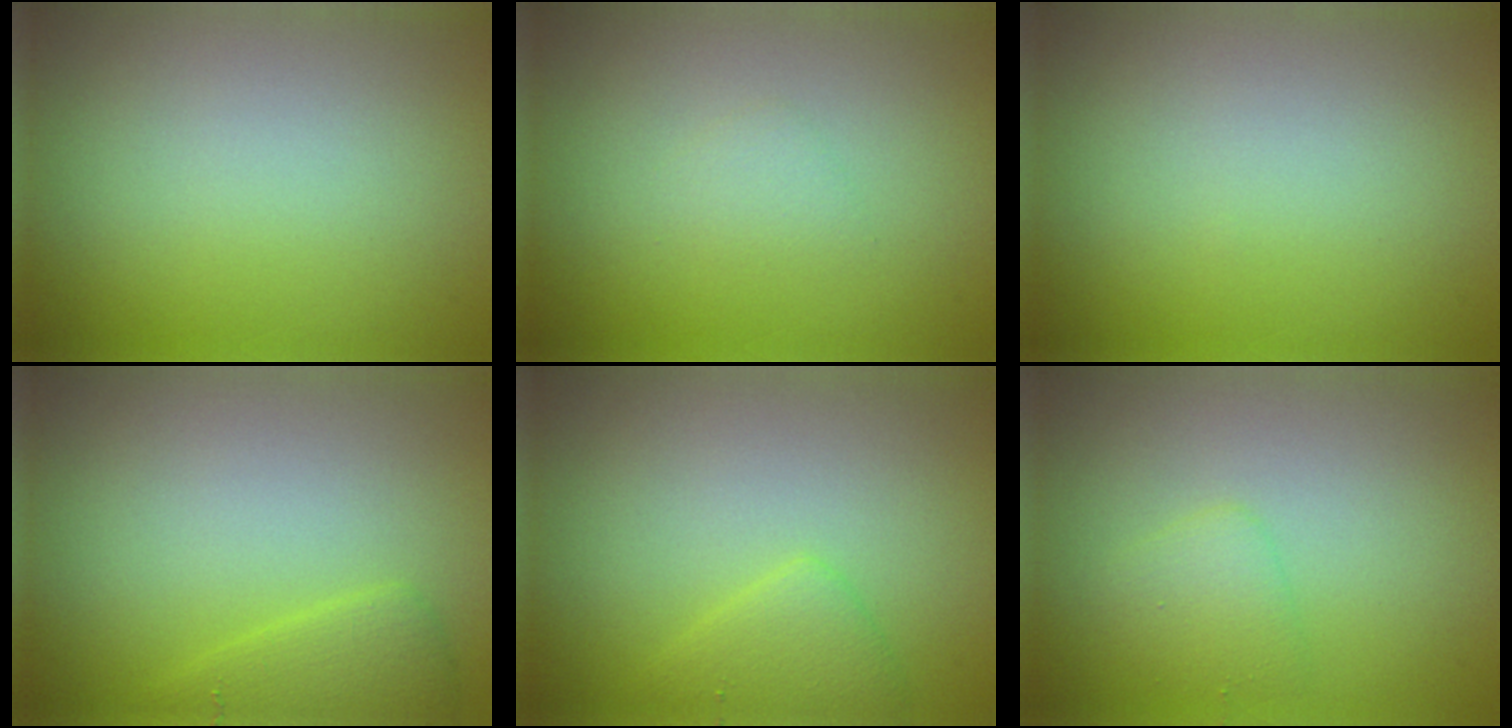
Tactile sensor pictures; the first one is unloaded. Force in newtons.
{"total": 0.9, "press": 0.9, "slide": 0.1}
{"total": 0.0}
{"total": 2.2, "press": 2.2, "slide": 0.2}
{"total": 2.2, "press": 2.2, "slide": 0.1}
{"total": 1.7, "press": 1.7, "slide": 0.2}